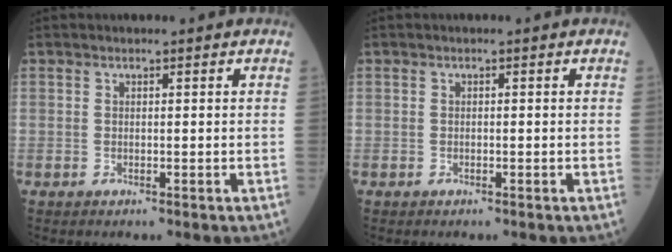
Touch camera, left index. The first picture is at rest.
{"total": 0.0}